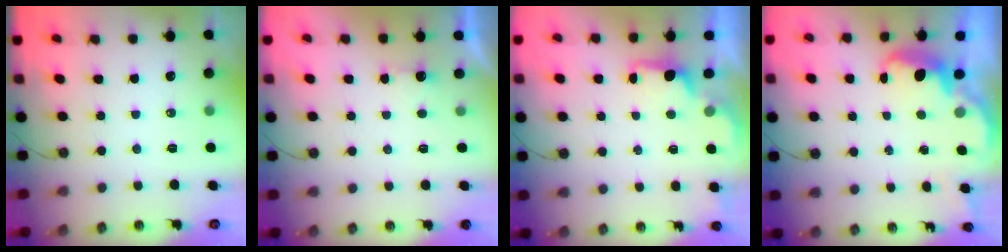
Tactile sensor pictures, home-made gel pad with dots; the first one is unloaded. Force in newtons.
{"total": 1.0, "press": 0.7, "slide": 0.7}
{"total": 1.3, "press": 1.0, "slide": 0.8}
{"total": 2.6, "press": 2.5, "slide": 0.6}